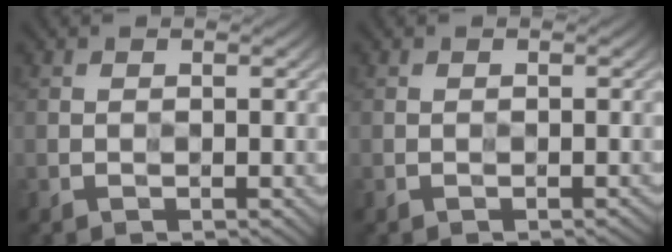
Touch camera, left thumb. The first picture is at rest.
{"total": 0.5, "force": [-0.4, 0.1, 0.3], "torque": [-0.001, 0.000, -0.002]}